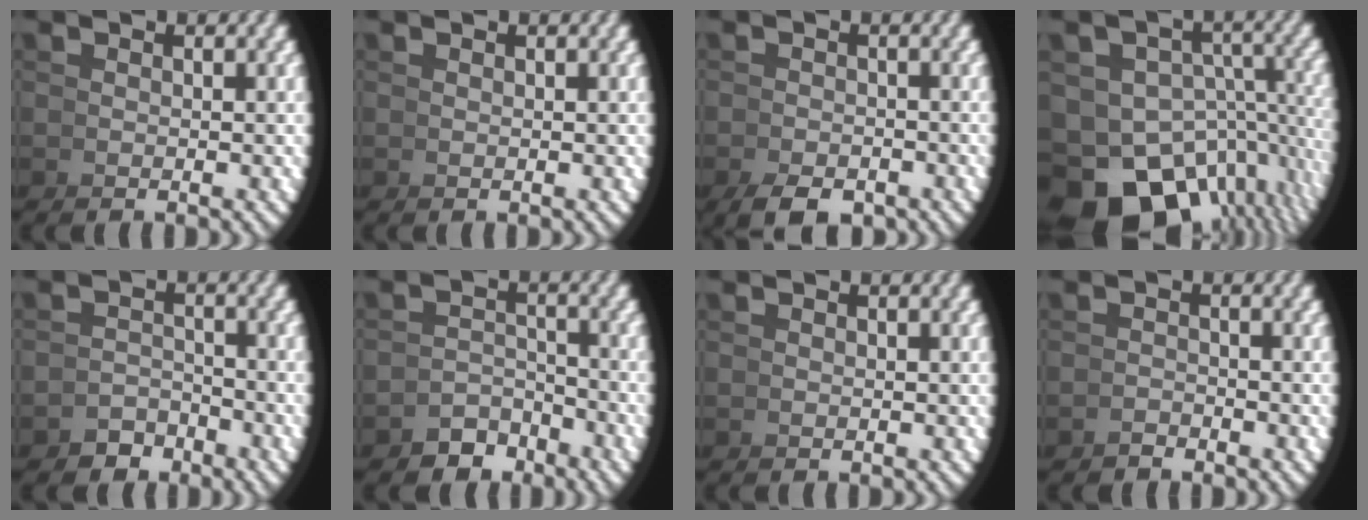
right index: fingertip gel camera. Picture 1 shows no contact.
{"total": 0.0}
{"total": 2.3, "force": [-2.1, 0.5, 0.7], "torque": [0.002, -0.010, -0.031]}
{"total": 15.2, "force": [-6.9, 11.1, 7.9], "torque": [-0.145, -0.069, -0.098]}
{"total": 3.6, "force": [-3.5, 0.4, -0.2], "torque": [0.027, -0.004, -0.064]}
{"total": 4.3, "force": [-4.1, 1.0, 0.7], "torque": [0.010, -0.007, -0.070]}
{"total": 0.0}
{"total": 1.8, "force": [-1.4, -0.7, -0.8], "torque": [0.023, -0.006, -0.025]}